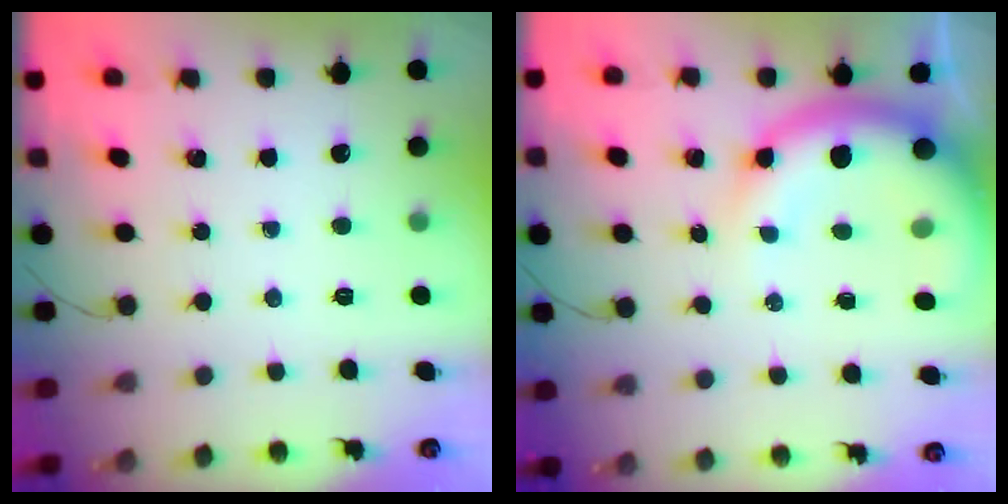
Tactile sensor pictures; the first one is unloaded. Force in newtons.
{"total": 14.3, "press": 13.8, "slide": 3.7}